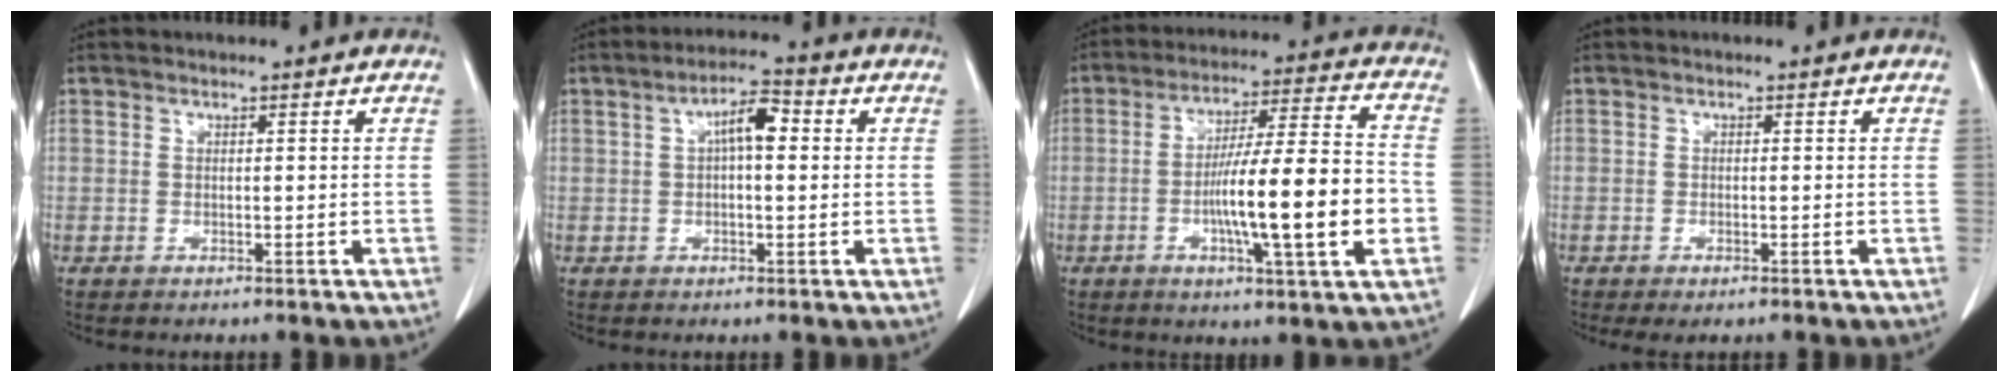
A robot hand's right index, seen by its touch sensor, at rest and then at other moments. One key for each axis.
{"total": 6.2, "fx": 0.9, "fy": 1.9, "fz": 5.8, "tx": -0.106, "ty": 0.026, "tz": 0.011}
{"total": 15.9, "fx": -3.4, "fy": 0.8, "fz": 15.5, "tx": -0.253, "ty": 0.005, "tz": -0.053}
{"total": 1.5, "fx": -0.9, "fy": 0.5, "fz": 1.0, "tx": -0.021, "ty": -0.005, "tz": -0.010}